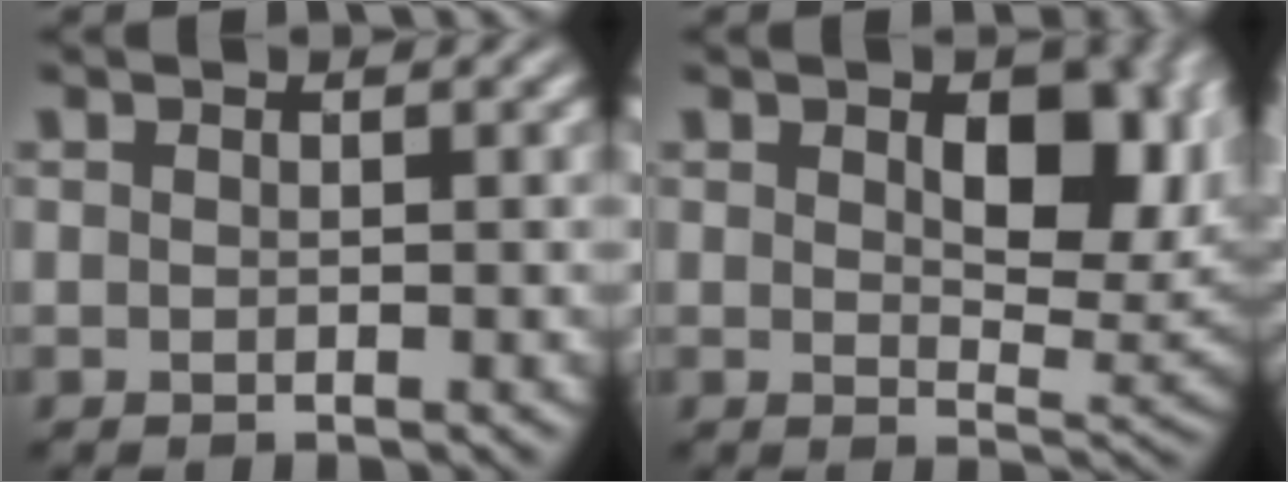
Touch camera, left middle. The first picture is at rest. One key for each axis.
{"total": 7.7, "fx": 1.9, "fy": 3.8, "fz": 6.4, "tx": -0.097, "ty": -0.007, "tz": 0.035}